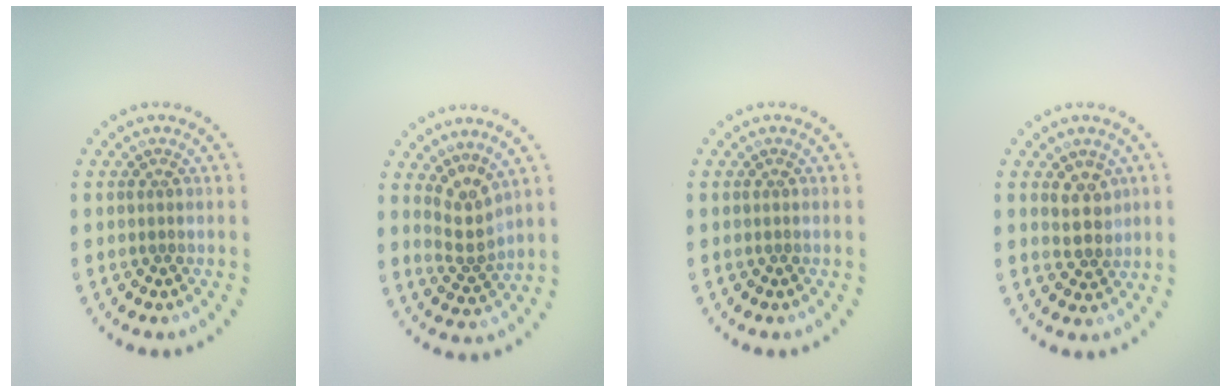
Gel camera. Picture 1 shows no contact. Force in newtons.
{"total": 2.5, "press": 1.8, "slide": 1.8}
{"total": 0.0}
{"total": 2.3, "press": 2.0, "slide": 1.1}